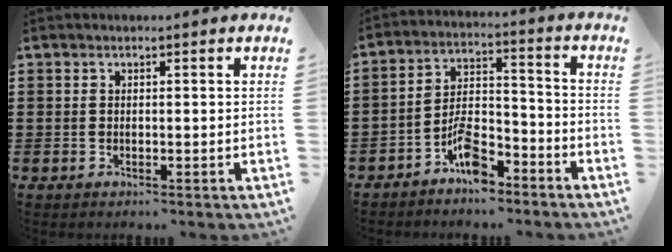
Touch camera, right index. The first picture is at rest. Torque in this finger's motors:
{"motor_torque": [2.06, 0.08, 0.60, 0.11]}